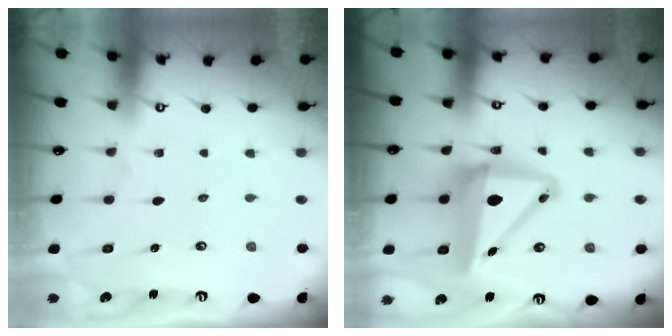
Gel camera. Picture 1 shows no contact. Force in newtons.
{"total": 12.7, "press": 12.4, "slide": 2.8}